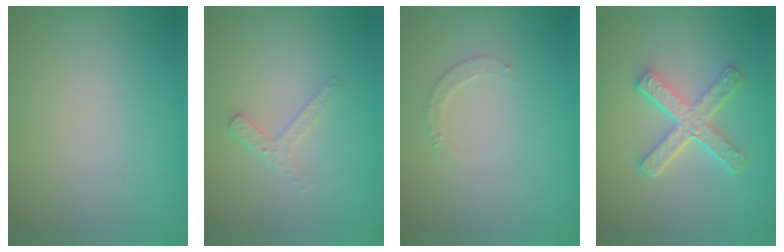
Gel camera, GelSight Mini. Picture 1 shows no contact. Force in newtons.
{"total": 1.7, "press": 1.7, "slide": 0.3}
{"total": 1.3, "press": 1.2, "slide": 0.2}
{"total": 5.1, "press": 3.7, "slide": 3.4}